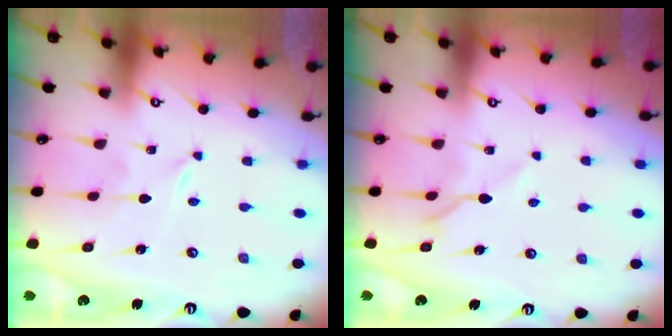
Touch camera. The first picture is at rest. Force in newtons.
{"total": 5.4, "press": 5.4, "slide": 0.8}